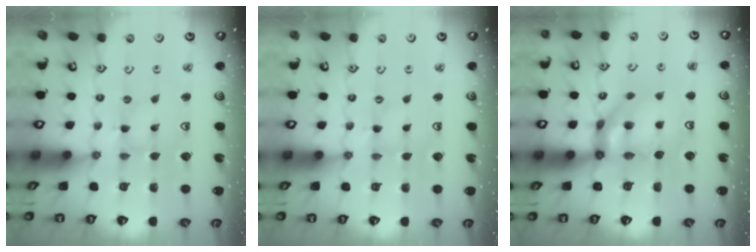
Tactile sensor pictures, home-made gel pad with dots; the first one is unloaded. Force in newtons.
{"total": 0.0}
{"total": 11.5, "press": 11.4, "slide": 1.6}